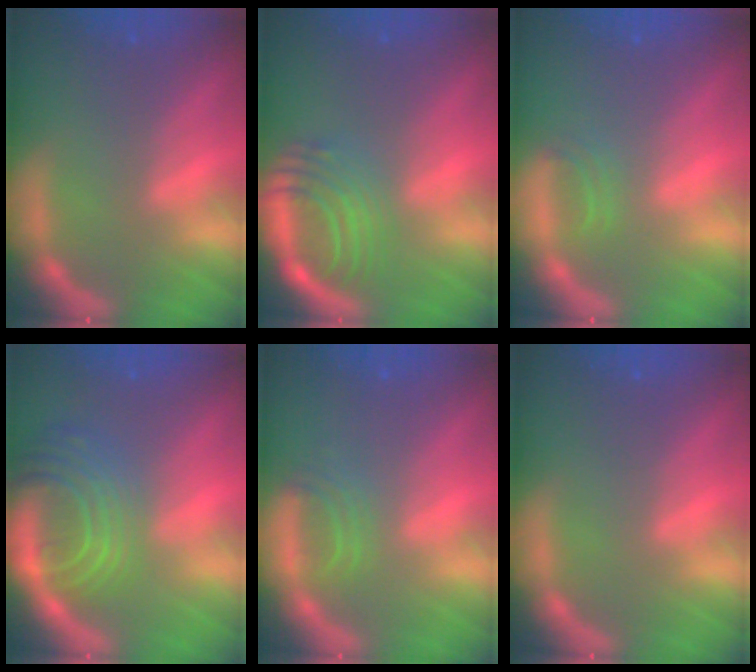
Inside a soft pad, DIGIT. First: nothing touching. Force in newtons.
{"total": 7.1}
{"total": 1.4}
{"total": 10.0}
{"total": 2.5}
{"total": 0.0}